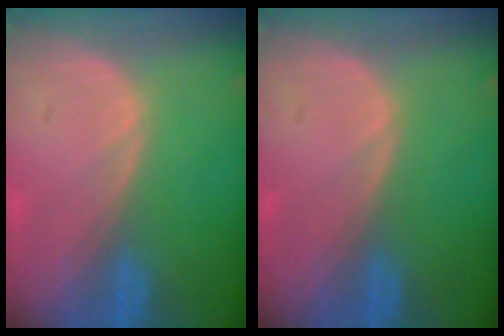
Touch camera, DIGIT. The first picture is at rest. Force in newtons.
{"total": 0.0}